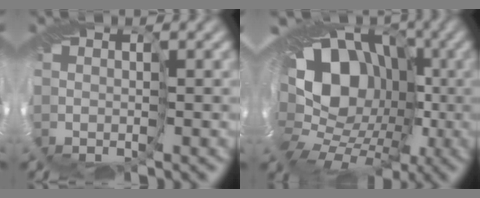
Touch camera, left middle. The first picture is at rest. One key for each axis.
{"total": 17.1, "fx": 0.6, "fy": 13.5, "fz": 10.5, "tx": -0.122, "ty": 0.016, "tz": -0.024}